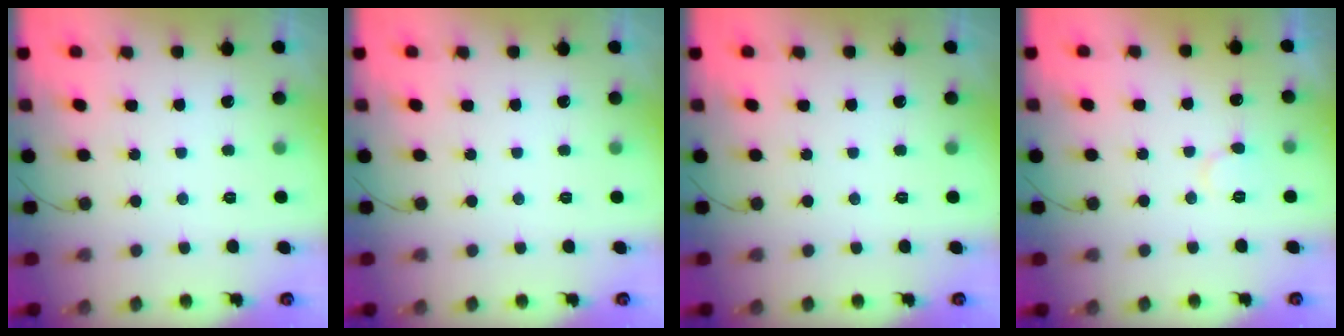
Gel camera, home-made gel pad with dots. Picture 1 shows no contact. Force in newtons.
{"total": 0.0}
{"total": 0.0}
{"total": 6.4, "press": 6.4, "slide": 0.2}